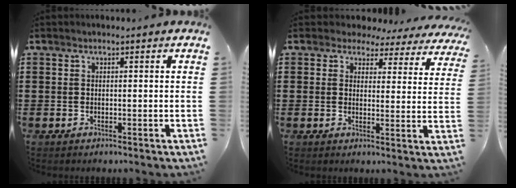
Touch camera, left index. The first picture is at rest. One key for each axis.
{"total": 3.3, "fx": 3.0, "fy": 1.4, "fz": 0.7, "tx": -0.023, "ty": -0.018, "tz": 0.049}